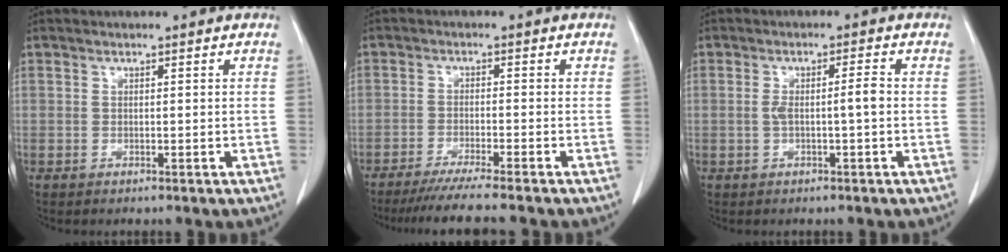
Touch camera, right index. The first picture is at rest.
{"total": 8.0, "force": [-6.9, -1.3, 3.9], "torque": [-0.049, -0.027, -0.112]}
{"total": 3.4, "force": [-0.3, 0.1, 3.4], "torque": [-0.064, 0.009, -0.002]}